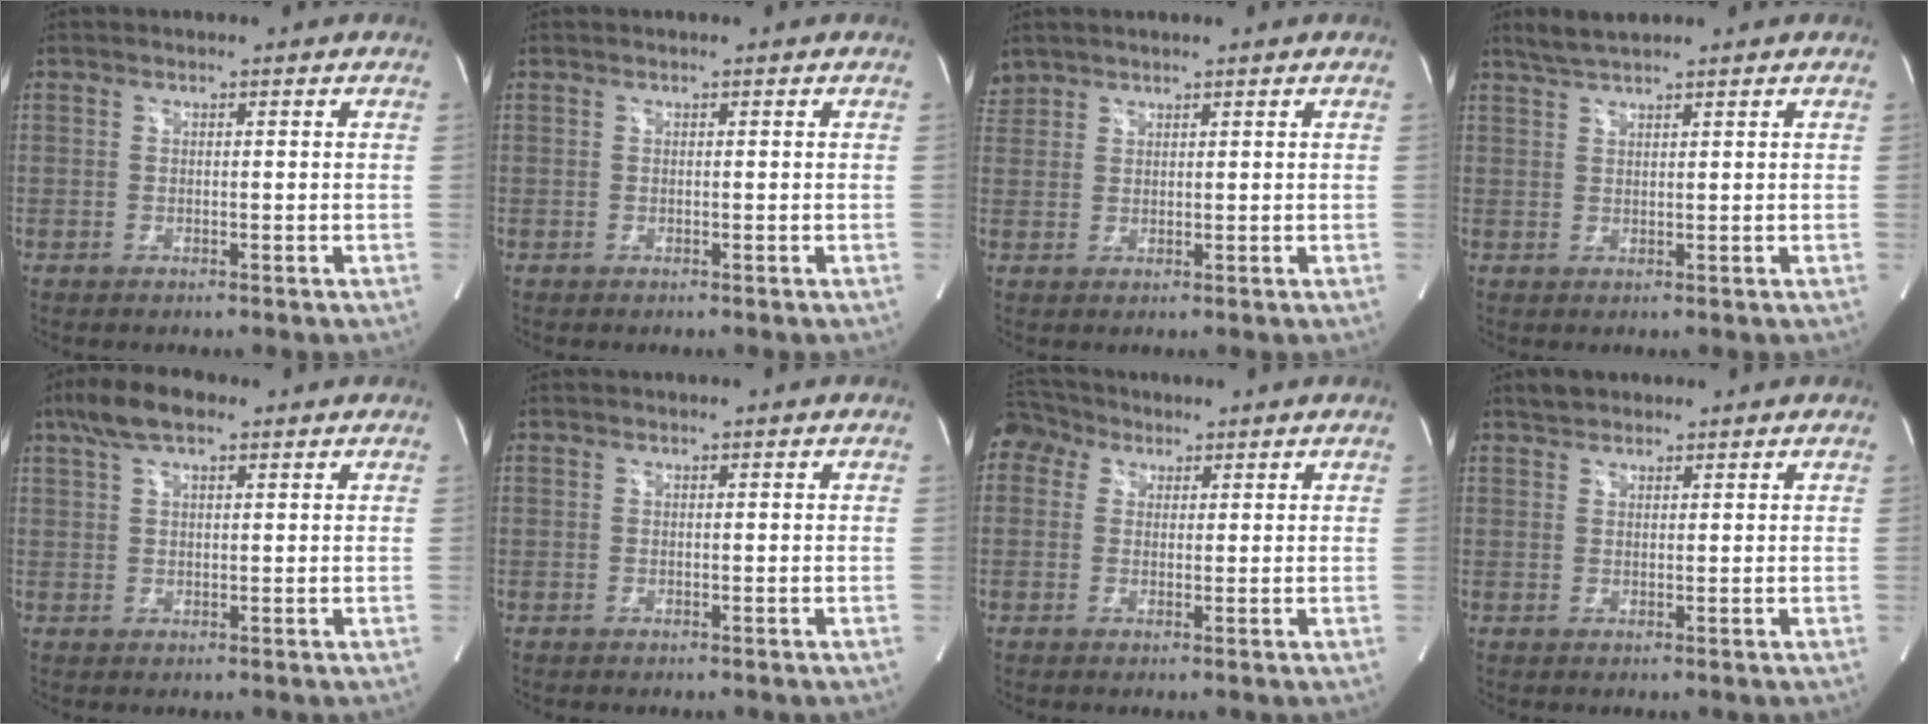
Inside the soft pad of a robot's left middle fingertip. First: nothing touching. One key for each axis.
{"total": 0.0}
{"total": 2.4, "fx": 2.1, "fy": 1.0, "fz": -0.1, "tx": 0.000, "ty": 0.013, "tz": 0.043}
{"total": 3.3, "fx": 2.9, "fy": 0.1, "fz": 1.5, "tx": -0.038, "ty": 0.011, "tz": 0.058}
{"total": 6.5, "fx": 4.2, "fy": 2.0, "fz": 4.5, "tx": -0.097, "ty": 0.025, "tz": 0.076}
{"total": 0.0}
{"total": 5.1, "fx": 3.0, "fy": 4.0, "fz": 1.2, "tx": -0.035, "ty": 0.036, "tz": 0.062}
{"total": 2.2, "fx": 1.9, "fy": 1.2, "fz": 0.5, "tx": -0.014, "ty": 0.013, "tz": 0.030}